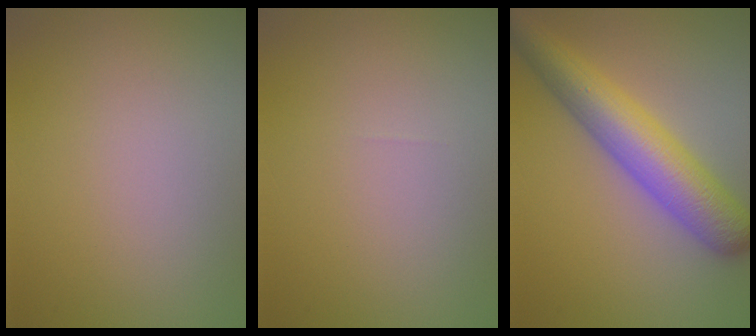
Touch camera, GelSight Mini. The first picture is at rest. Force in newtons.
{"total": 0.0}
{"total": 7.4, "press": 7.4, "slide": 0.1}